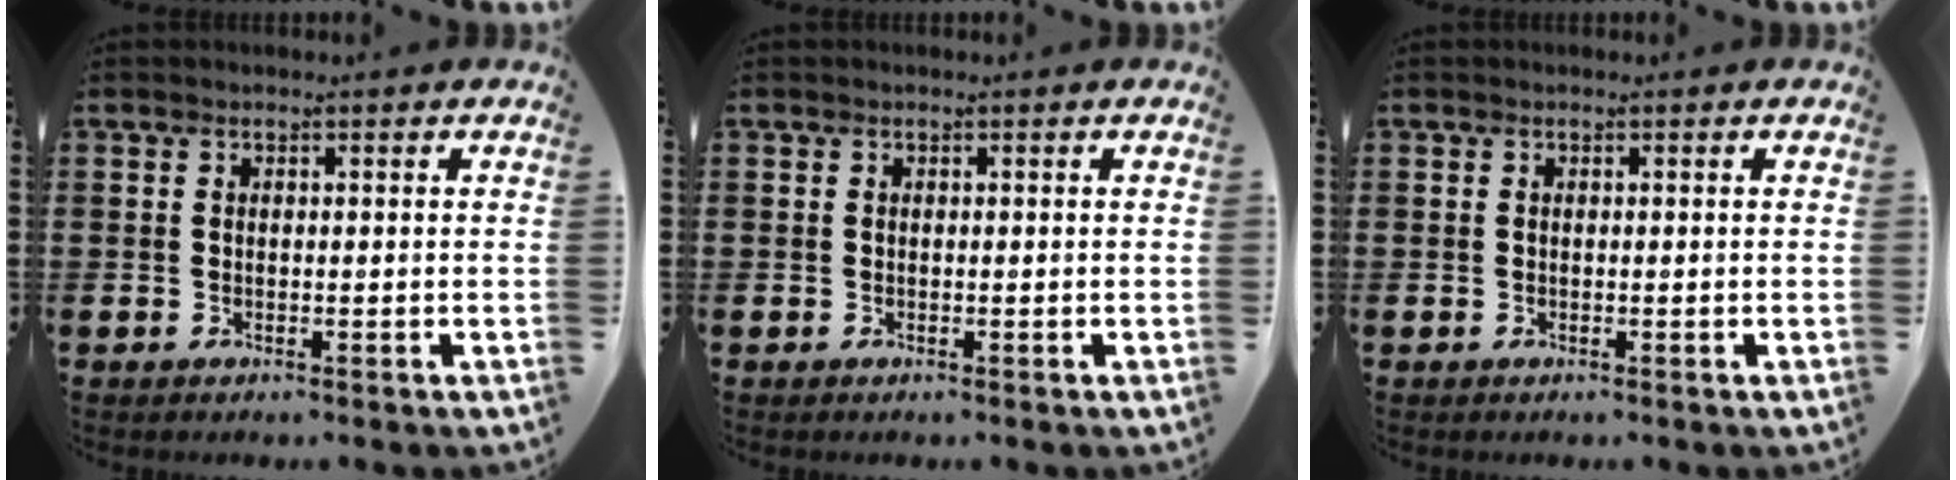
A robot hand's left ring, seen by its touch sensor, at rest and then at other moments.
{"total": 0.0}
{"total": 0.0}